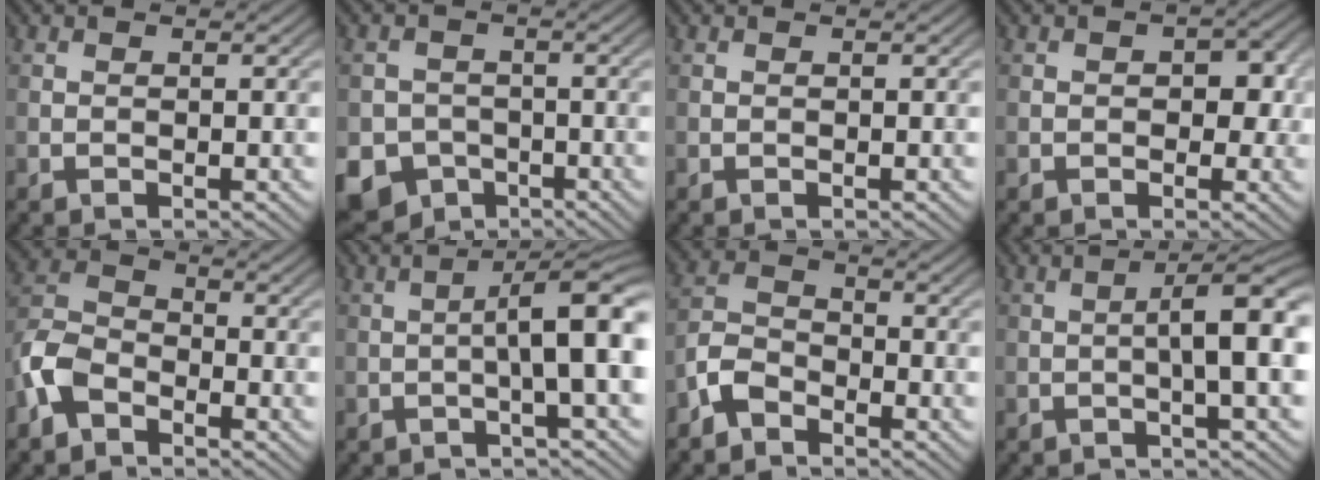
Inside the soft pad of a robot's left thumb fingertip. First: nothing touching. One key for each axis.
{"total": 9.0, "fx": -4.4, "fy": 7.4, "fz": 2.6, "tx": -0.056, "ty": -0.035, "tz": -0.092}
{"total": 0.0}
{"total": 3.2, "fx": -0.1, "fy": 2.3, "fz": 2.2, "tx": -0.032, "ty": -0.006, "tz": -0.002}
{"total": 5.8, "fx": -3.5, "fy": 3.2, "fz": 3.4, "tx": -0.079, "ty": 0.004, "tz": -0.089}
{"total": 7.1, "fx": -0.7, "fy": 1.1, "fz": 7.0, "tx": -0.103, "ty": 0.021, "tz": -0.021}
{"total": 4.3, "fx": -3.2, "fy": 2.1, "fz": 2.0, "tx": -0.042, "ty": 0.003, "tz": -0.082}
{"total": 5.6, "fx": -0.3, "fy": 0.8, "fz": 5.6, "tx": -0.086, "ty": 0.014, "tz": -0.010}